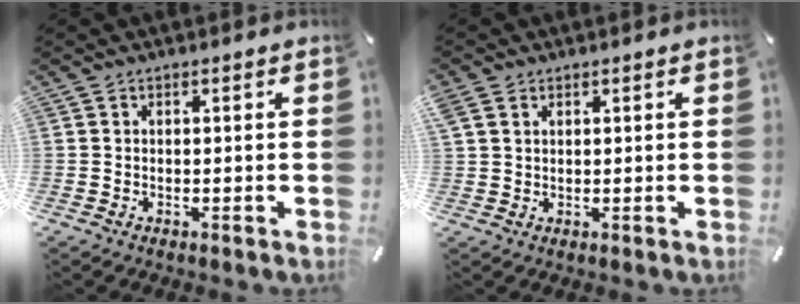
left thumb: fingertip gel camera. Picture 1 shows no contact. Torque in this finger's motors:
{"motor_torque": [0.89, 0.29, 0.55, -0.33, 0.07]}